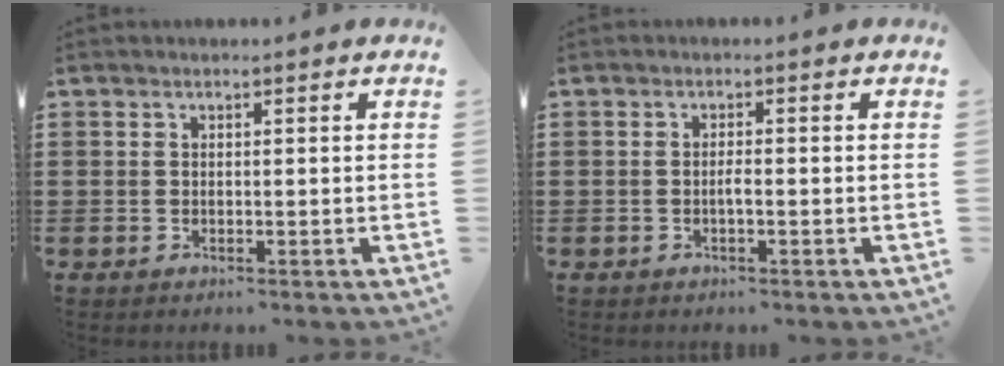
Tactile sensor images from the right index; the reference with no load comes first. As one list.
[{"total": 1.3, "force": [-0.4, 0.1, 1.2], "torque": [-0.024, -0.001, -0.008]}]